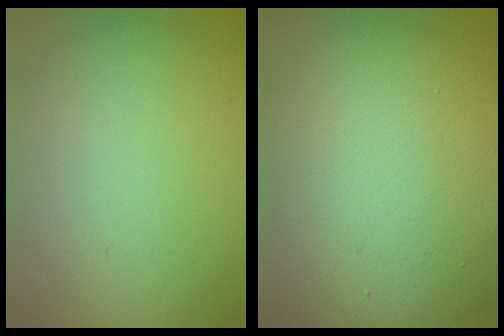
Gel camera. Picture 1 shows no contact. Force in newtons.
{"total": 18.0, "press": 18.0, "slide": 1.1}